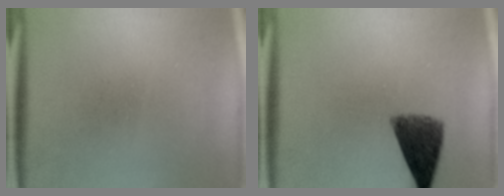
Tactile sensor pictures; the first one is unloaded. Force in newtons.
{"total": 8.1}